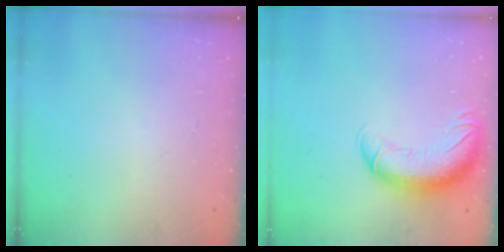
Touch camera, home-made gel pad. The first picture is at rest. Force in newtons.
{"total": 13.4, "press": 13.0, "slide": 3.1}